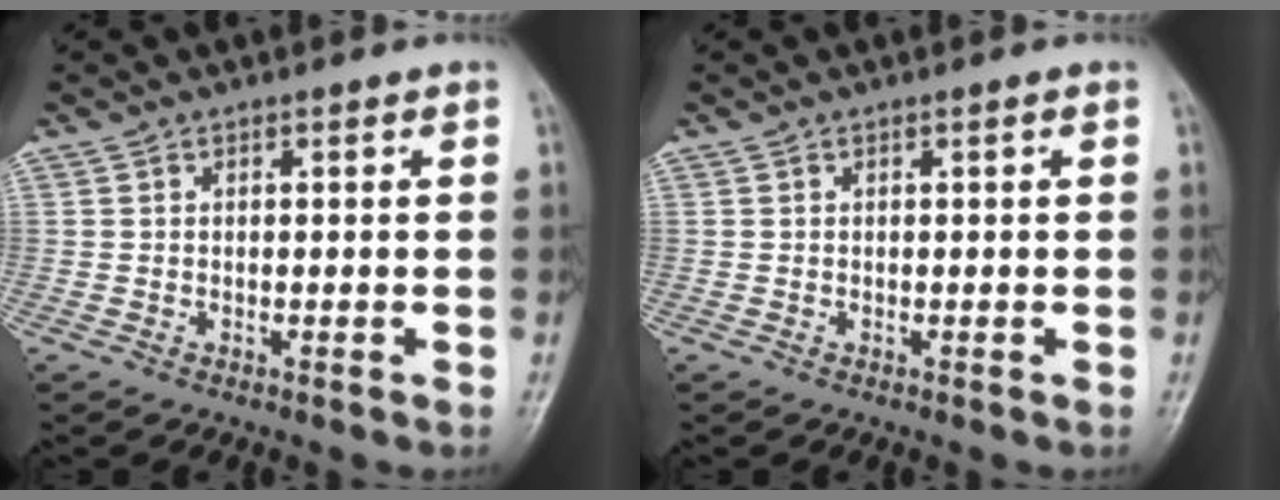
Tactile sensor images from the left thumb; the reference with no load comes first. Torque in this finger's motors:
{"motor_torque": [0.00, 0.00, -0.04, -0.02, 0.00]}